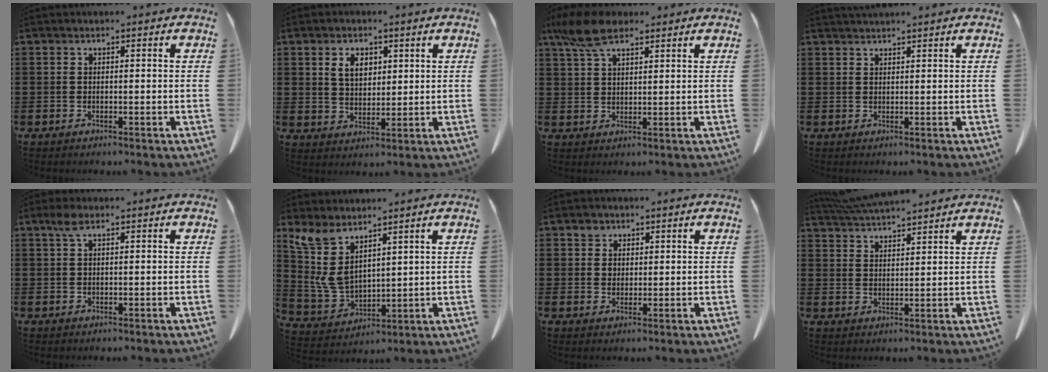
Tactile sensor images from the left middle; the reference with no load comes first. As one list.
[{"total": 4.2, "force": [2.2, 2.6, 2.5], "torque": [-0.050, 0.006, 0.038]}, {"total": 7.3, "force": [4.9, 2.7, 4.8], "torque": [-0.111, -0.003, 0.092]}, {"total": 1.2, "force": [1.2, 0.0, 0.3], "torque": [-0.008, 0.000, 0.023]}, {"total": 2.3, "force": [1.2, 0.9, 1.7], "torque": [-0.040, 0.003, 0.022]}, {"total": 7.6, "force": [4.2, 4.2, 4.8], "torque": [-0.138, -0.019, 0.076]}, {"total": 2.3, "force": [1.4, 1.8, 0.3], "torque": [-0.005, 0.002, 0.025]}, {"total": 5.6, "force": [5.3, 0.4, 1.6], "torque": [-0.049, -0.019, 0.099]}]